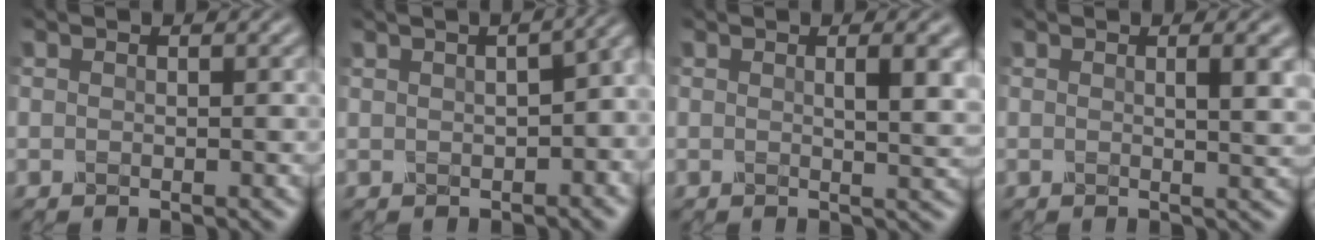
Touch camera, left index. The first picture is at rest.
{"total": 10.7, "force": [1.8, 5.6, 8.9], "torque": [-0.085, 0.032, 0.011]}
{"total": 3.7, "force": [0.9, 1.0, 3.4], "torque": [-0.037, 0.002, 0.012]}
{"total": 3.1, "force": [0.8, 0.9, 2.9], "torque": [-0.027, 0.002, 0.008]}